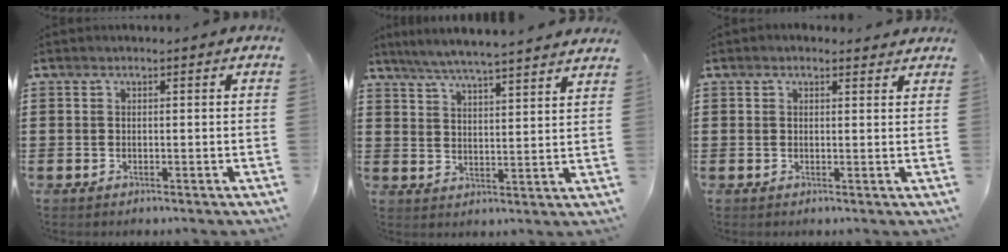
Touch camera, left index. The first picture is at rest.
{"total": 5.3, "force": [5.0, -0.6, 1.5], "torque": [-0.048, -0.028, 0.087]}
{"total": 1.3, "force": [1.1, 0.5, 0.4], "torque": [-0.011, 0.004, 0.021]}